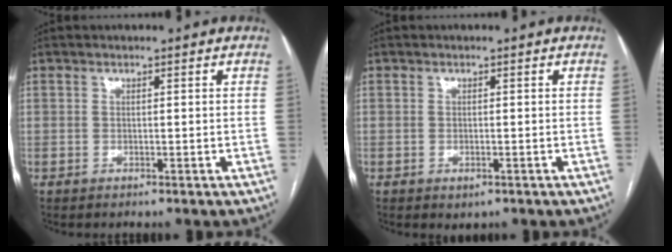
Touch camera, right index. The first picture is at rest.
{"total": 1.3, "force": [-0.6, 0.8, 0.9], "torque": [-0.011, -0.001, -0.001]}